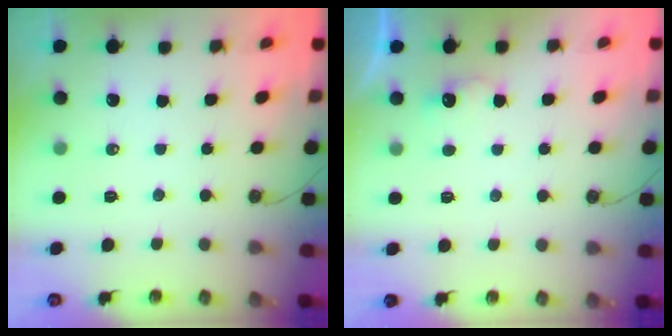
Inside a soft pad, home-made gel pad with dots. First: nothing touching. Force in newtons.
{"total": 5.1, "press": 5.0, "slide": 1.2}